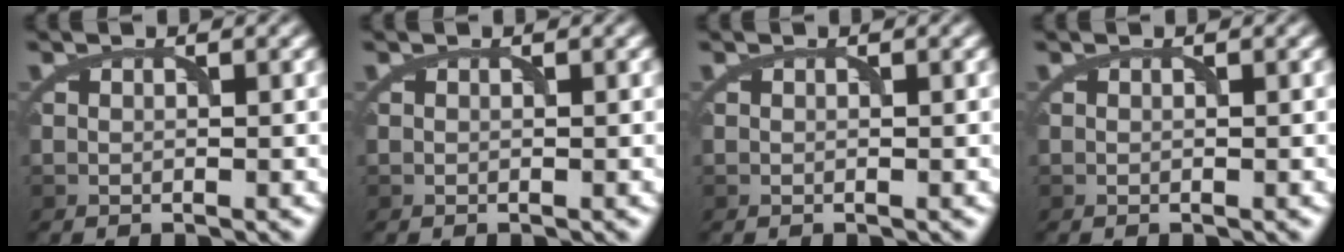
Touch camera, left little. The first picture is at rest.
{"total": 0.0}
{"total": 0.0}
{"total": 0.0}